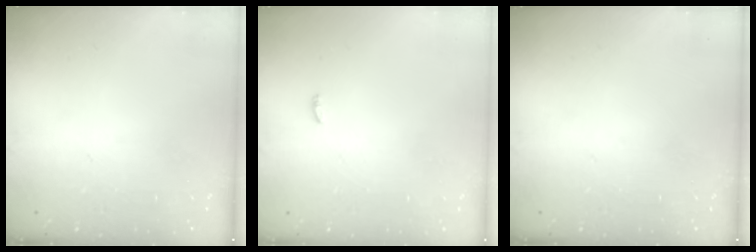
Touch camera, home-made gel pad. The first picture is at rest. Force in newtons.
{"total": 3.4, "press": 3.3, "slide": 1.0}
{"total": 0.0}